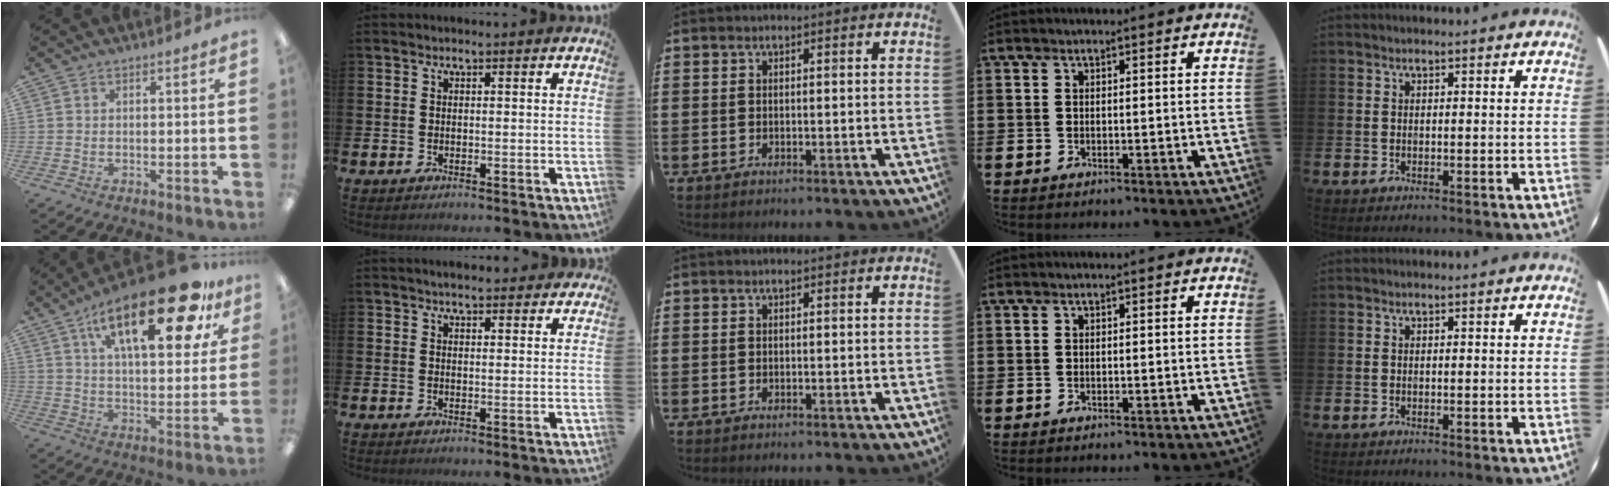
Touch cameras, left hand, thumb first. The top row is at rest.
{"thumb": {"total": 24.8, "force": [13.6, 9.4, 18.5], "torque": [-0.272, -0.062, 0.212]}, "index": {"total": 2.6, "force": [2.6, 0.6, 0.3], "torque": [-0.010, -0.004, 0.046]}}